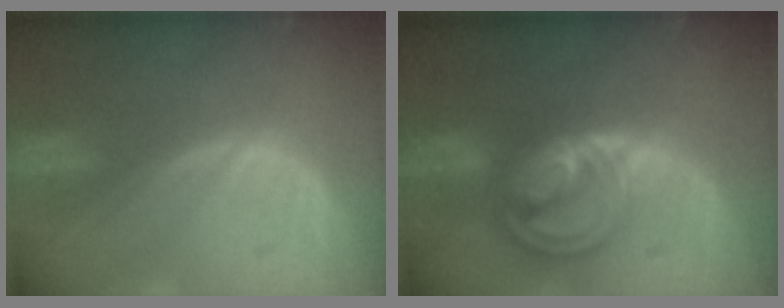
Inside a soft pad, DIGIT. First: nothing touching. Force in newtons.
{"total": 8.7, "press": 7.4, "slide": 4.6}